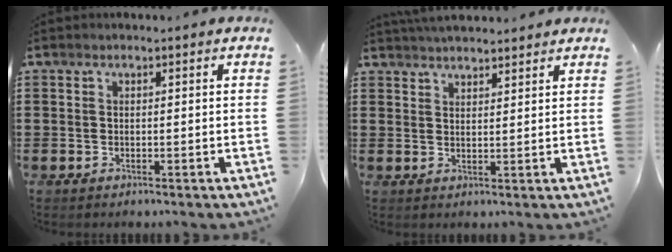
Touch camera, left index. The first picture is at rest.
{"total": 2.9, "force": [2.9, 0.1, 0.2], "torque": [-0.011, -0.005, 0.056]}